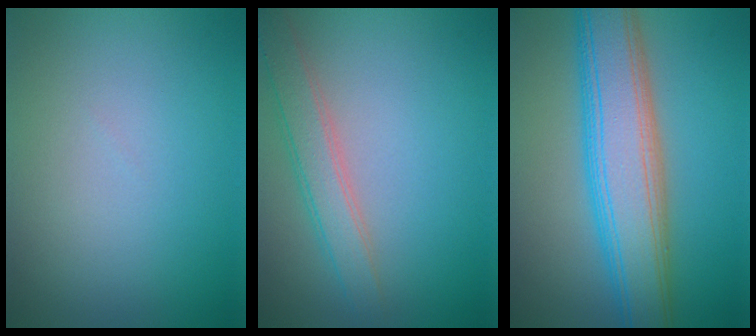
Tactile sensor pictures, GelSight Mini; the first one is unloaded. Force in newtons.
{"total": 3.2, "press": 3.2, "slide": 0.1}
{"total": 8.6, "press": 8.6, "slide": 0.1}